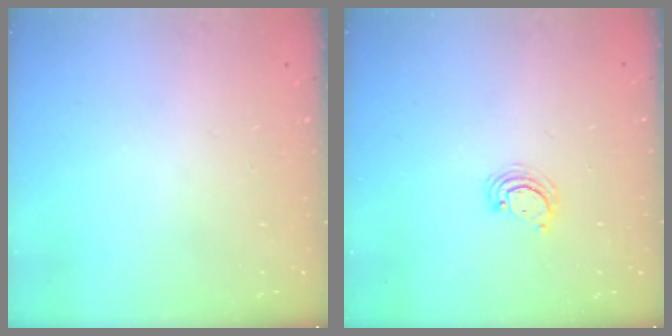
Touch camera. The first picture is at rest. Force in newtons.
{"total": 4.3, "press": 4.3, "slide": 0.4}